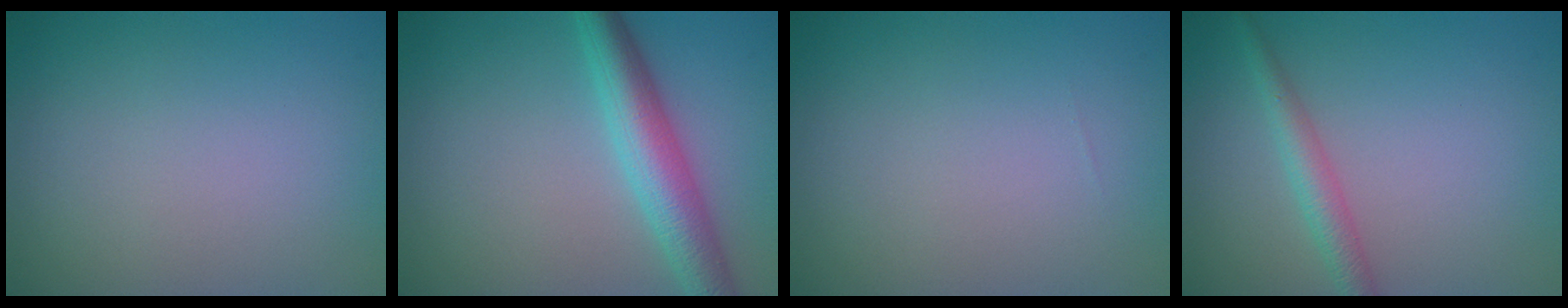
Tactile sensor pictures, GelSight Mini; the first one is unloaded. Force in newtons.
{"total": 5.1, "press": 5.1, "slide": 0.1}
{"total": 0.0}
{"total": 2.2, "press": 2.2, "slide": 0.2}